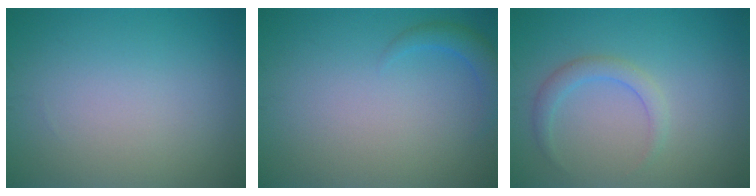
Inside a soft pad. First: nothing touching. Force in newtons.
{"total": 1.8, "press": 1.8, "slide": 0.1}
{"total": 2.0, "press": 2.0, "slide": 0.2}